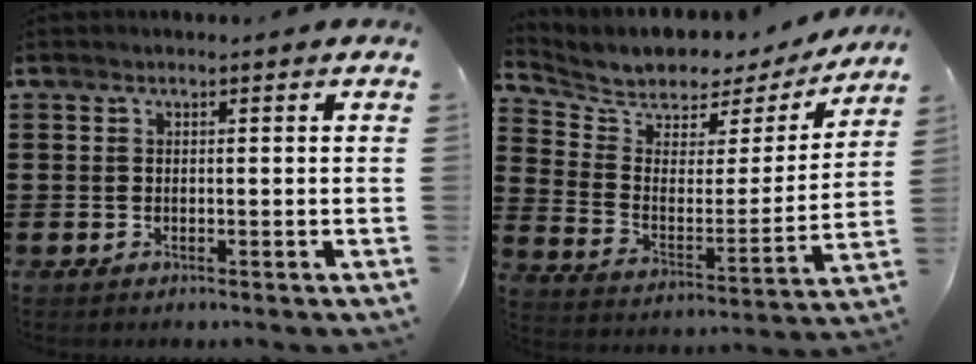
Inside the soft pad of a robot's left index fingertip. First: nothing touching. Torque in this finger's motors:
{"motor_torque": [1.50, -0.64, 0.13, 0.05]}